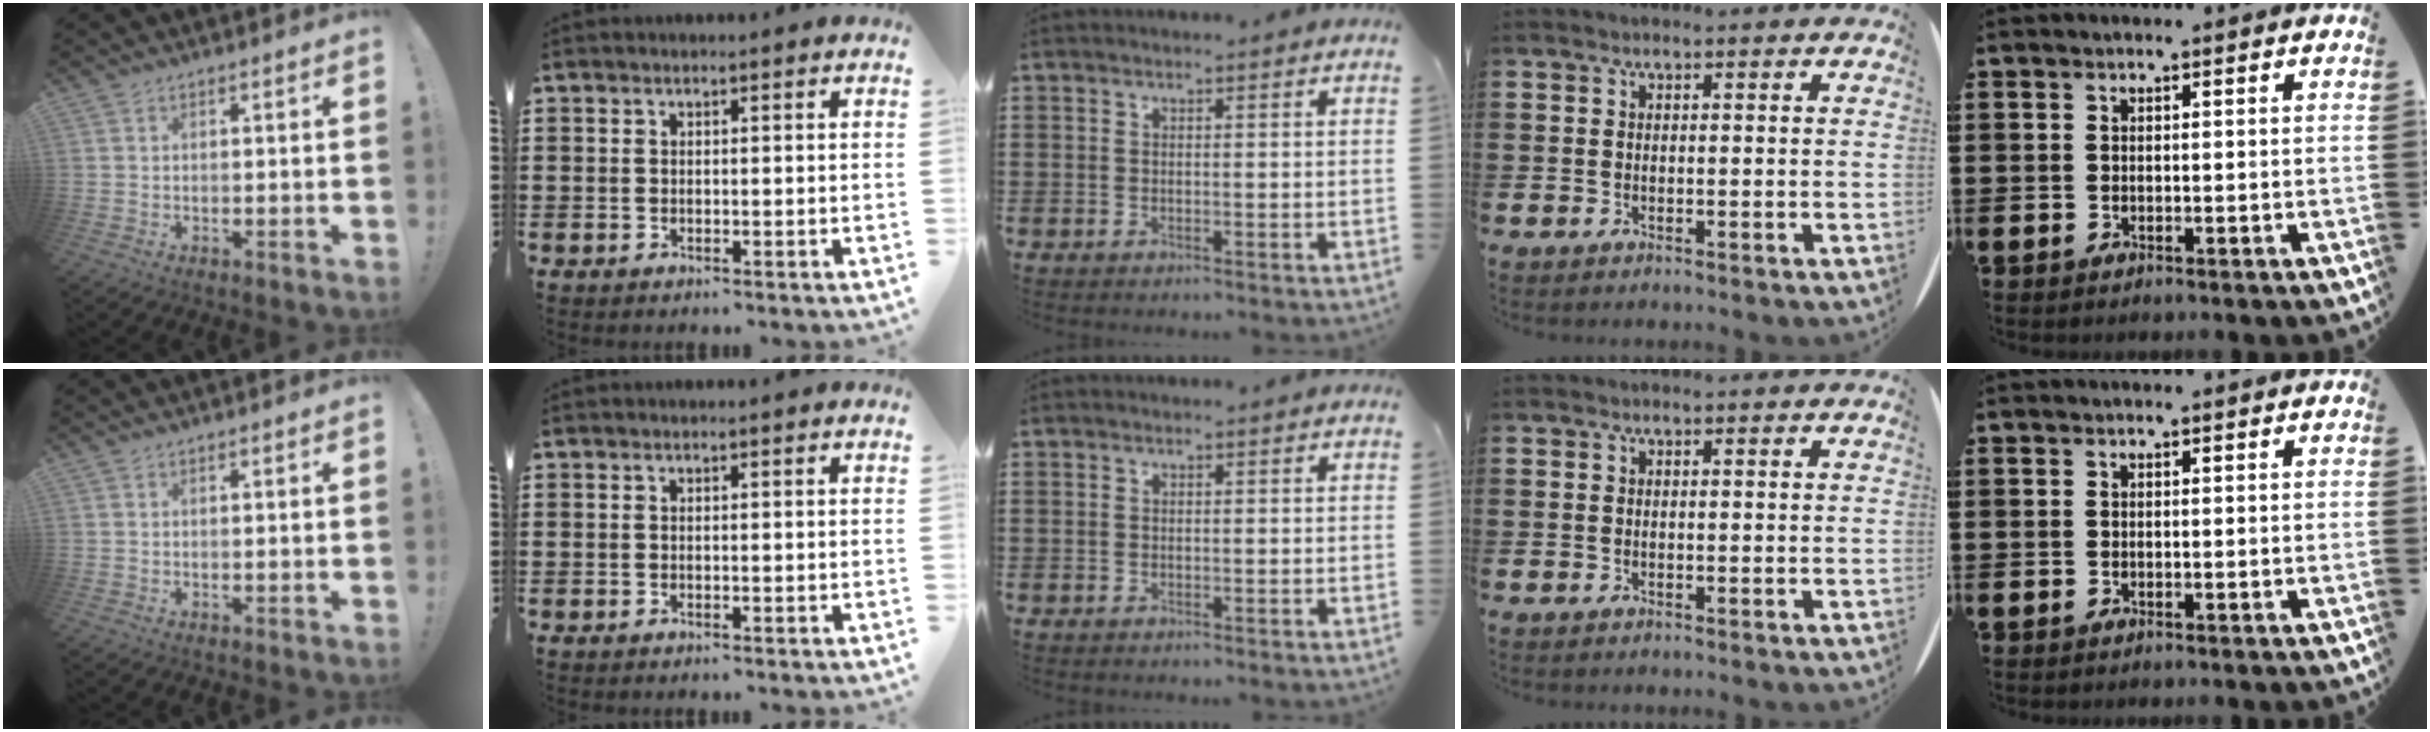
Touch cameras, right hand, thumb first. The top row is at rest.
{}